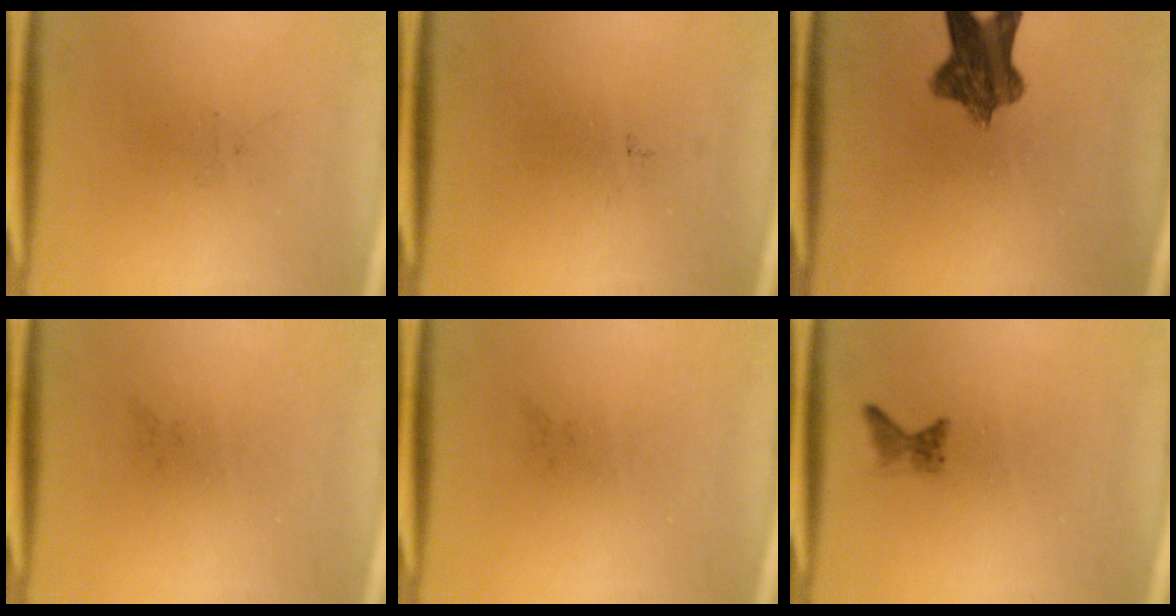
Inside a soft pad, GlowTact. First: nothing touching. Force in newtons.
{"total": 0.0}
{"total": 8.3}
{"total": 0.0}
{"total": 0.0}
{"total": 1.2}